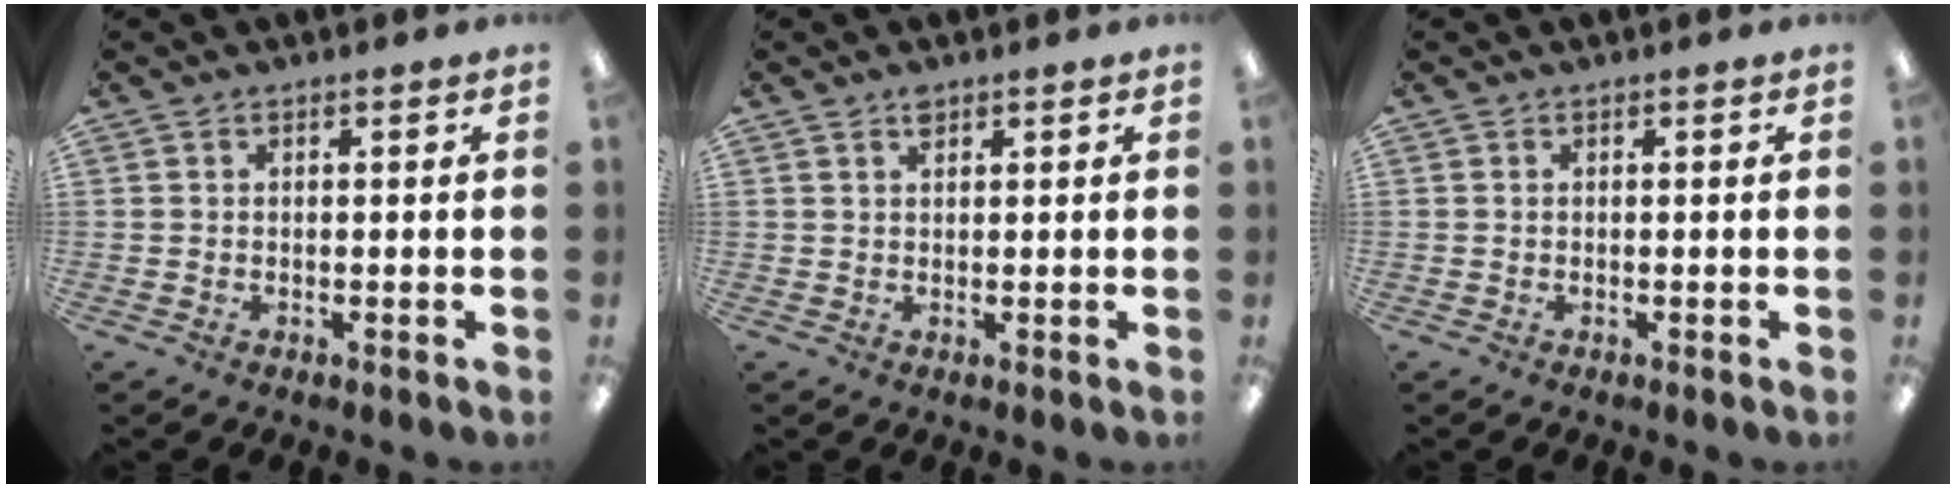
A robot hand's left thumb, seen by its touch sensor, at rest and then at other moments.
{"total": 1.8, "force": [1.3, 0.8, 0.9], "torque": [-0.014, -0.003, 0.022]}
{"total": 0.0}